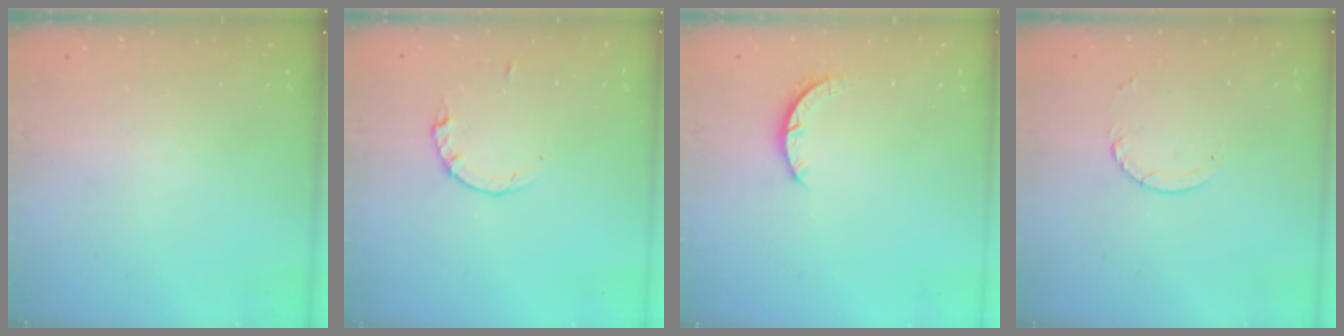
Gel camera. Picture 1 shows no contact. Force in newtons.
{"total": 2.2, "press": 2.1, "slide": 0.3}
{"total": 2.7, "press": 2.7, "slide": 0.4}
{"total": 3.8, "press": 3.8, "slide": 0.3}